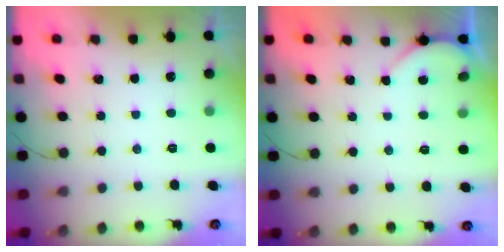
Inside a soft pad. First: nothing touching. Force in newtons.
{"total": 2.5, "press": 2.4, "slide": 0.3}